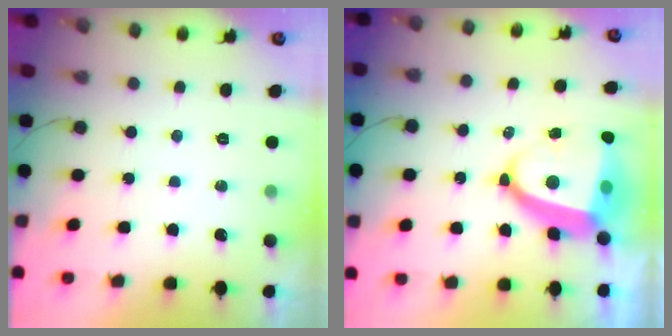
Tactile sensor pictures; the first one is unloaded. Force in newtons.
{"total": 12.7, "press": 12.6, "slide": 1.6}